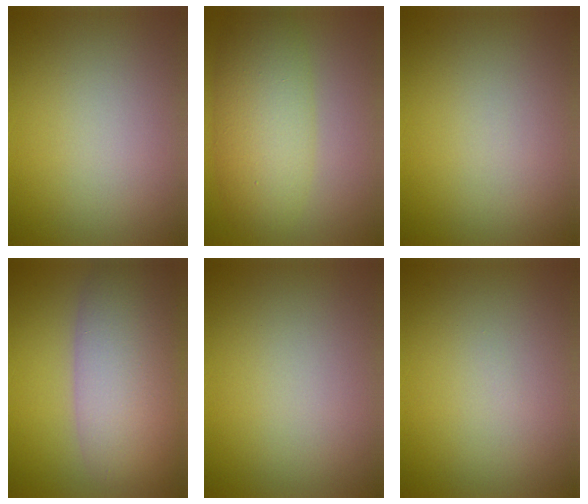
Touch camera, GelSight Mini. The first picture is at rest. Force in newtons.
{"total": 6.2, "press": 6.2, "slide": 0.0}
{"total": 0.0}
{"total": 10.2, "press": 10.2, "slide": 0.9}
{"total": 0.0}
{"total": 0.0}